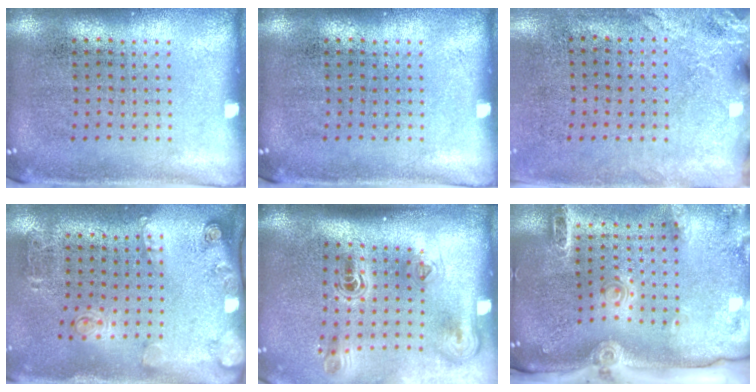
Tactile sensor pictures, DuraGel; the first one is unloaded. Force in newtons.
{"total": 0.0}
{"total": 2.5, "press": 2.1, "slide": 1.5}
{"total": 2.0, "press": 1.2, "slide": 1.6}
{"total": 2.3, "press": 1.5, "slide": 1.7}
{"total": 3.0, "press": 2.1, "slide": 2.2}